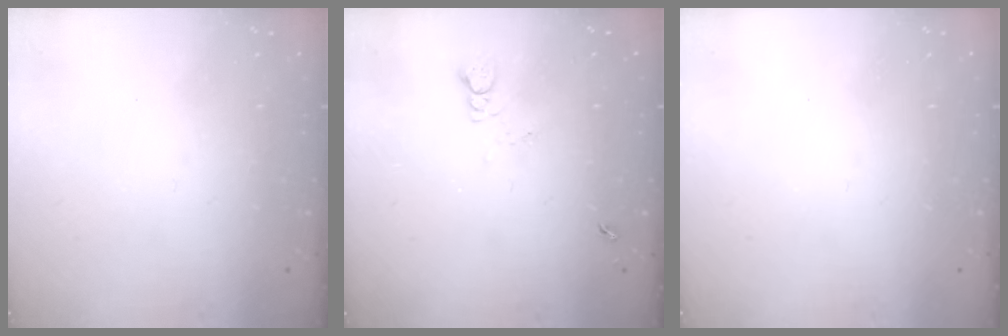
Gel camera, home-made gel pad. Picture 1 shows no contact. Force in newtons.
{"total": 1.7, "press": 1.7, "slide": 0.2}
{"total": 0.0}